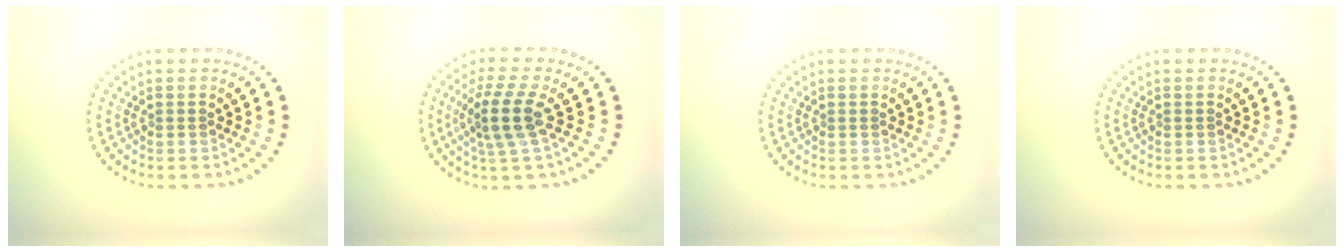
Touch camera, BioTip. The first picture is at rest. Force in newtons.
{"total": 3.7, "press": 2.8, "slide": 2.4}
{"total": 0.0}
{"total": 0.0}